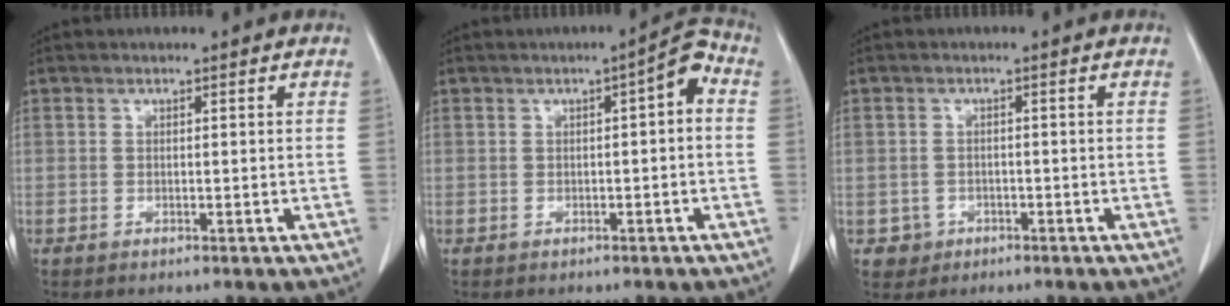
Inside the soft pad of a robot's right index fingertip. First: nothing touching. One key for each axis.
{"total": 4.3, "fx": 0.6, "fy": 0.8, "fz": 4.2, "tx": -0.052, "ty": 0.015, "tz": 0.003}
{"total": 2.8, "fx": -0.8, "fy": 2.7, "fz": 0.1, "tx": 0.007, "ty": 0.011, "tz": -0.009}